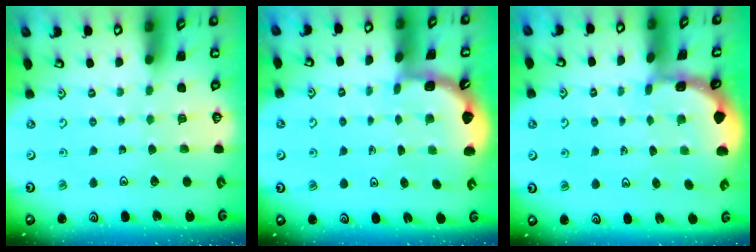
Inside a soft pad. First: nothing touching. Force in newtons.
{"total": 2.1, "press": 2.1, "slide": 0.2}
{"total": 2.7, "press": 2.7, "slide": 0.3}